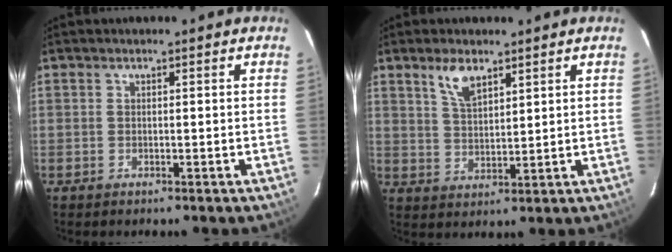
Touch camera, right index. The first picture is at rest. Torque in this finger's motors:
{"motor_torque": [0.07, 0.06, 0.09, 0.06]}